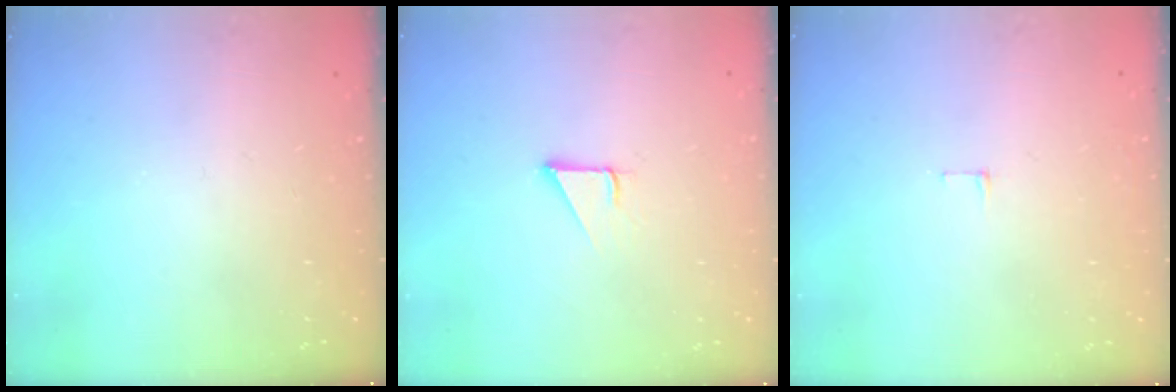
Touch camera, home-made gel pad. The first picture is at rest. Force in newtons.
{"total": 1.6, "press": 1.6, "slide": 0.2}
{"total": 3.8, "press": 3.8, "slide": 0.3}